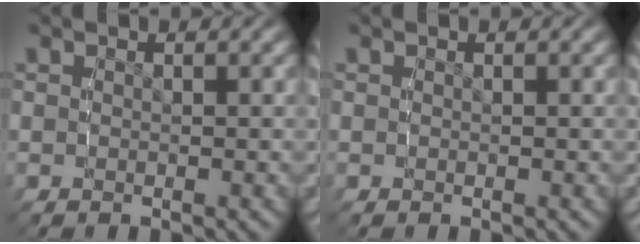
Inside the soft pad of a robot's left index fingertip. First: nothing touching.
{"total": 0.0}